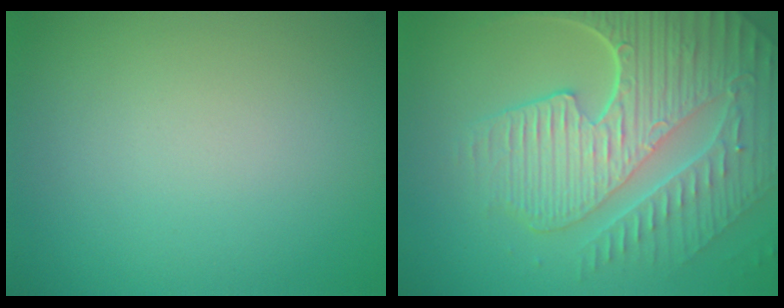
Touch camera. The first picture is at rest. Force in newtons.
{"total": 9.3, "press": 6.2, "slide": 6.9}